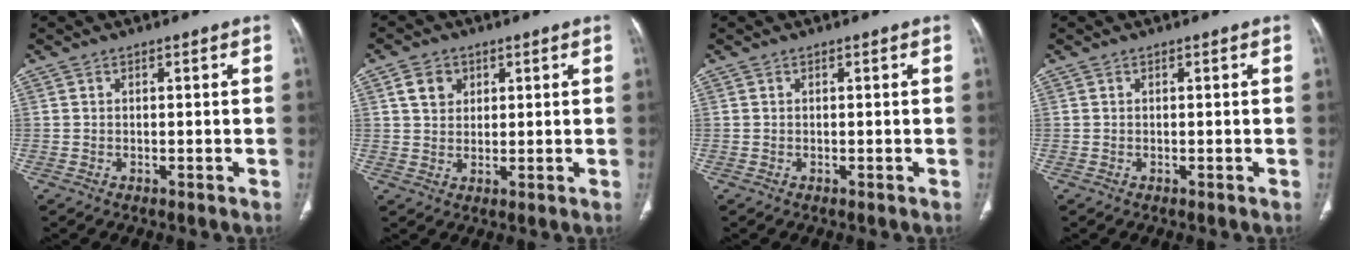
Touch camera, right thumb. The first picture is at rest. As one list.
[{"total": 4.9, "force": [2.0, 3.8, 2.2], "torque": [-0.017, -0.008, 0.038]}, {"total": 0.0}, {"total": 0.0}]